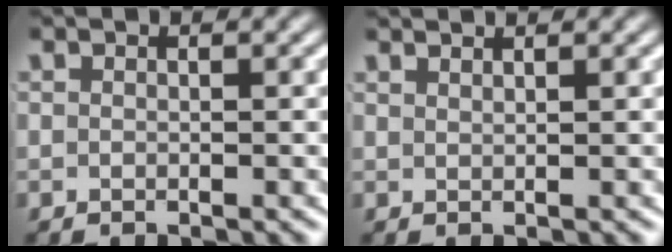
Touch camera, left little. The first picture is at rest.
{"total": 1.7, "force": [1.6, -0.4, 0.4], "torque": [-0.001, 0.000, 0.032]}